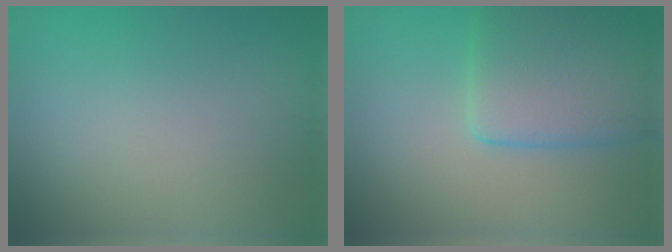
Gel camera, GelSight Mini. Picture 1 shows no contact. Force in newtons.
{"total": 6.7, "press": 6.7, "slide": 0.3}